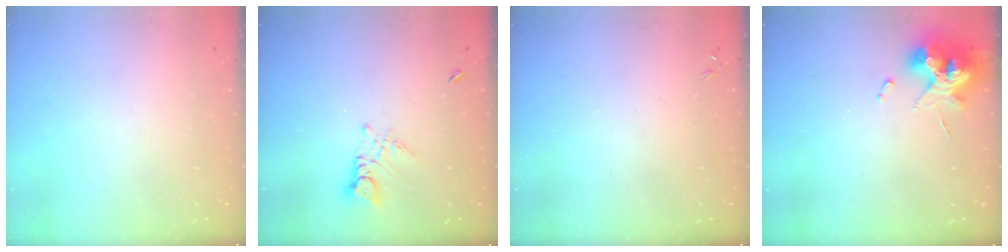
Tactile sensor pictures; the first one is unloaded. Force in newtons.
{"total": 3.0, "press": 3.0, "slide": 0.4}
{"total": 0.0}
{"total": 11.4, "press": 11.3, "slide": 1.2}